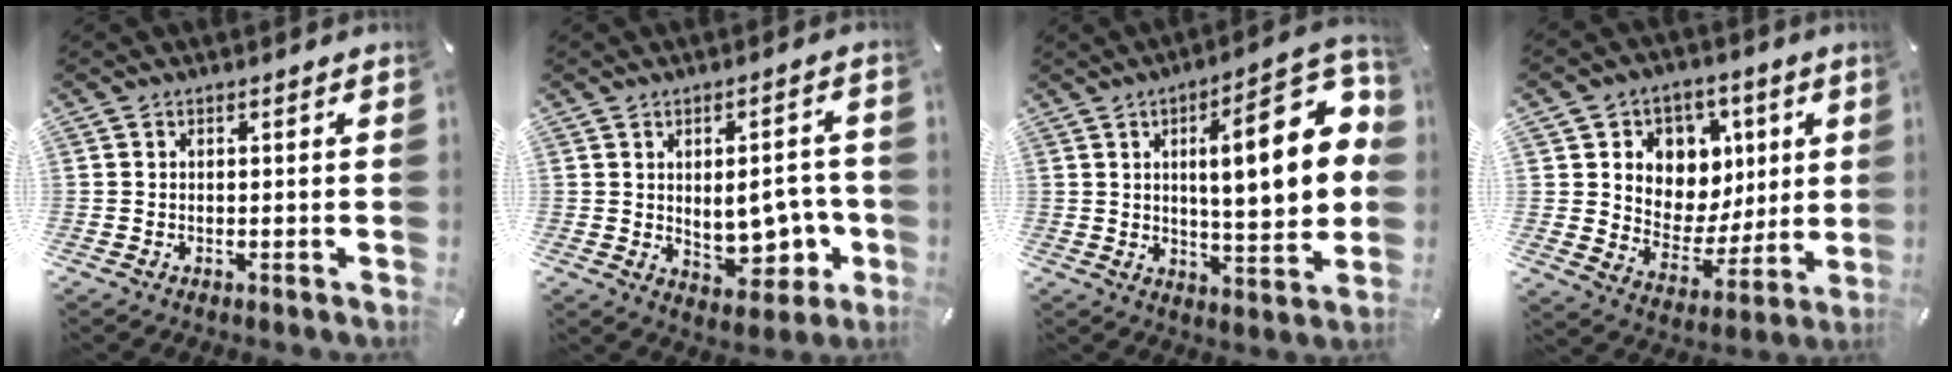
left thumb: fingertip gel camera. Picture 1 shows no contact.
{"total": 11.2, "force": [-0.4, 7.0, 8.7], "torque": [-0.092, -0.006, 0.002]}
{"total": 22.2, "force": [5.2, 7.3, 20.3], "torque": [-0.277, -0.027, 0.067]}
{"total": 10.2, "force": [2.4, 9.8, 1.5], "torque": [-0.023, -0.031, 0.053]}